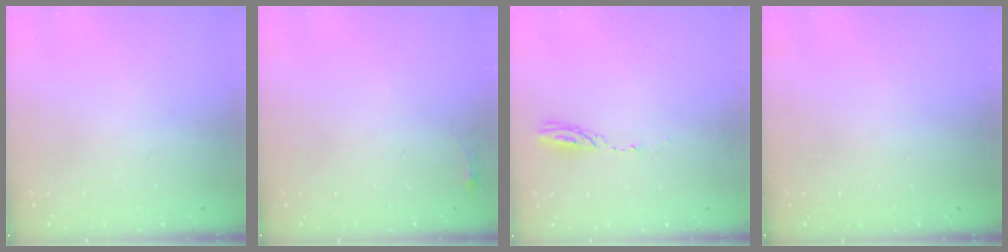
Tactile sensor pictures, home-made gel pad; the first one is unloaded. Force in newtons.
{"total": 2.8, "press": 2.8, "slide": 0.4}
{"total": 3.7, "press": 3.6, "slide": 0.3}
{"total": 0.0}